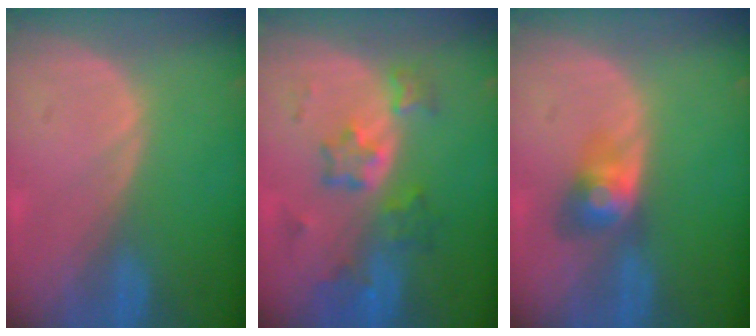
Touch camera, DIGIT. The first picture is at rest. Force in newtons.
{"total": 7.1, "press": 6.5, "slide": 2.9}
{"total": 3.9, "press": 3.9, "slide": 0.2}